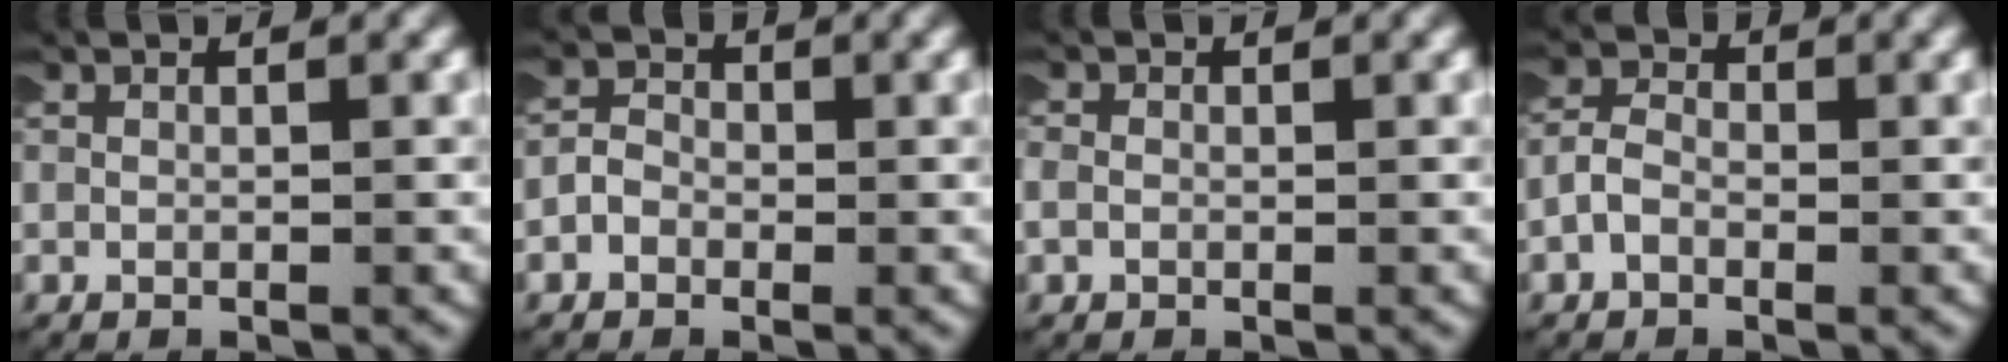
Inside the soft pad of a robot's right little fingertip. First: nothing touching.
{"total": 1.8, "force": [-0.3, 1.6, 0.7], "torque": [-0.020, 0.006, -0.014]}
{"total": 1.8, "force": [0.0, 1.6, 0.8], "torque": [-0.027, 0.000, -0.003]}
{"total": 1.8, "force": [-0.4, 1.3, 1.1], "torque": [-0.028, 0.007, -0.013]}